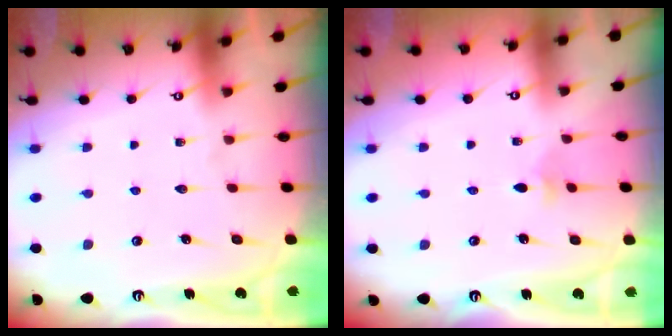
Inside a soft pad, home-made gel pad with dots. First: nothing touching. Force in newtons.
{"total": 2.9, "press": 2.8, "slide": 0.8}